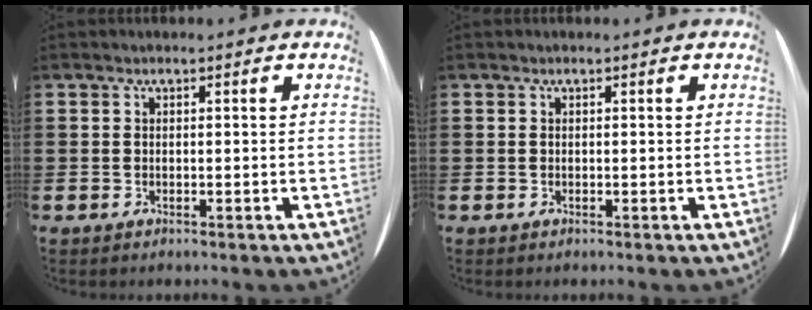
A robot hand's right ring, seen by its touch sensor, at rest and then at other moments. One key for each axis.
{"total": 0.0}